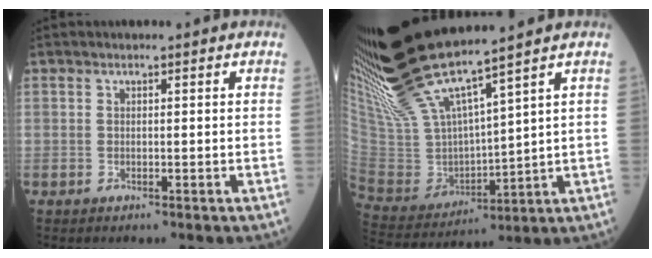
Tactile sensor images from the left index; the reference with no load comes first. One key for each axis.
{"total": 15.1, "fx": 12.6, "fy": 0.2, "fz": 8.4, "tx": -0.176, "ty": -0.007, "tz": 0.260}